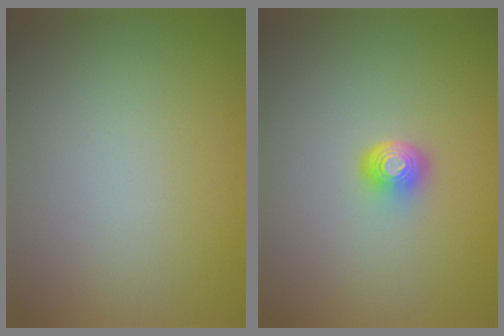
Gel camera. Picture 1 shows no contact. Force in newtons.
{"total": 2.0, "press": 1.4, "slide": 1.4}